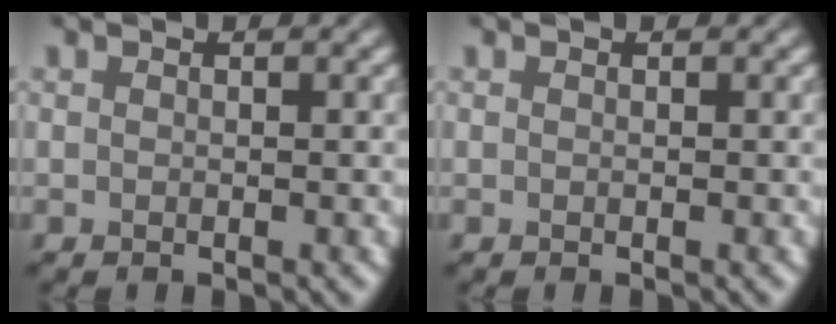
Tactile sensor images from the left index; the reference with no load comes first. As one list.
[{"total": 0.0}]